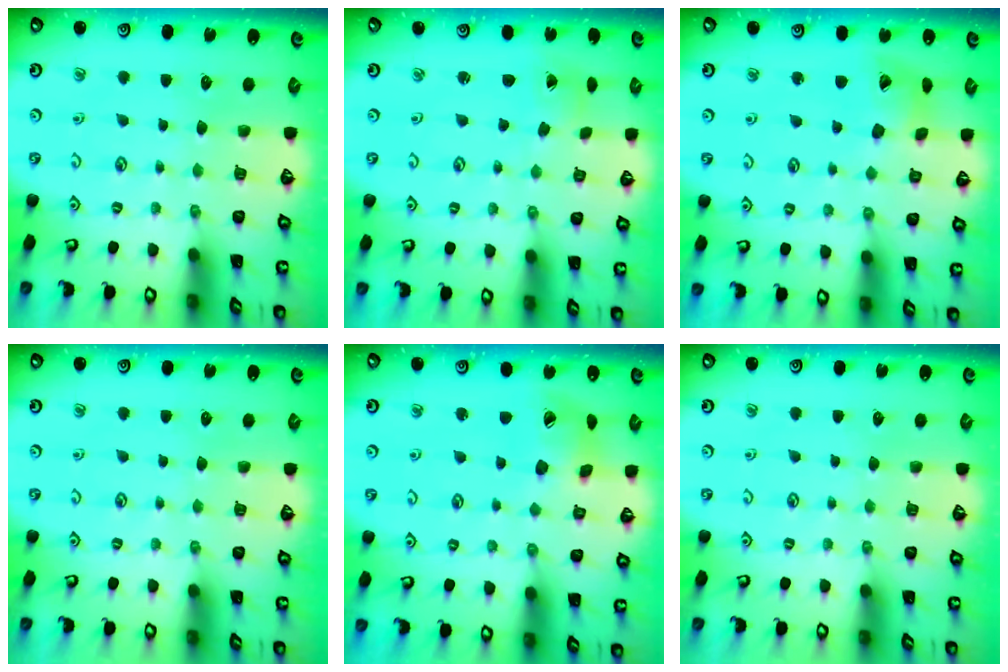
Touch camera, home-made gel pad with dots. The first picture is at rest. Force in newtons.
{"total": 0.7, "press": 0.7, "slide": 0.1}
{"total": 12.0, "press": 11.9, "slide": 1.4}
{"total": 0.0}
{"total": 10.8, "press": 10.7, "slide": 1.4}
{"total": 0.0}